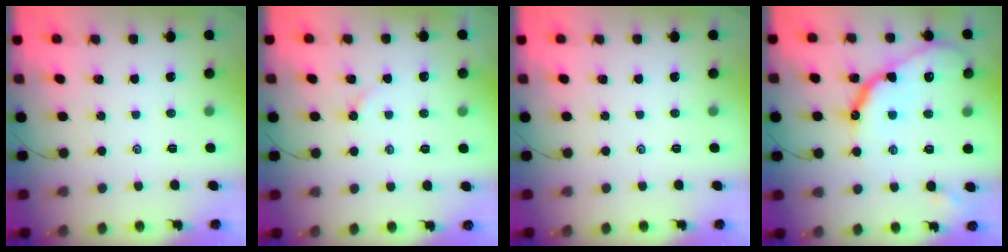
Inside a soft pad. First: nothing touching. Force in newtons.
{"total": 2.1, "press": 2.1, "slide": 0.2}
{"total": 0.0}
{"total": 14.9, "press": 14.9, "slide": 0.6}